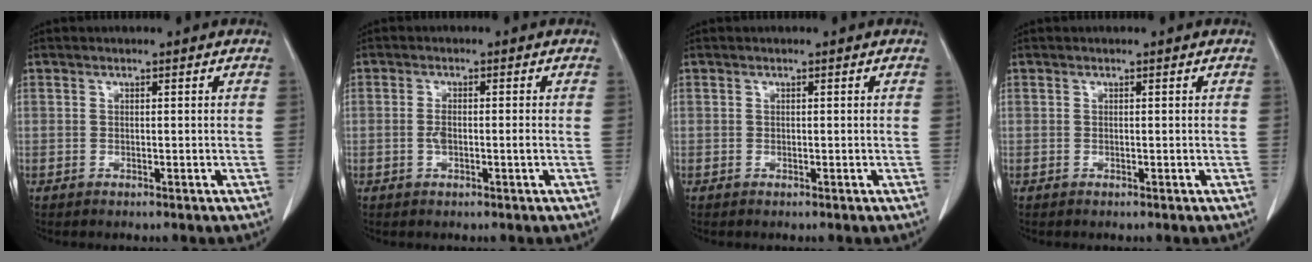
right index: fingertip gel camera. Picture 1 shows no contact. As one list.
[{"total": 2.2, "force": [-0.4, 0.6, 2.1], "torque": [-0.046, 0.004, -0.004]}, {"total": 0.0}, {"total": 0.0}]